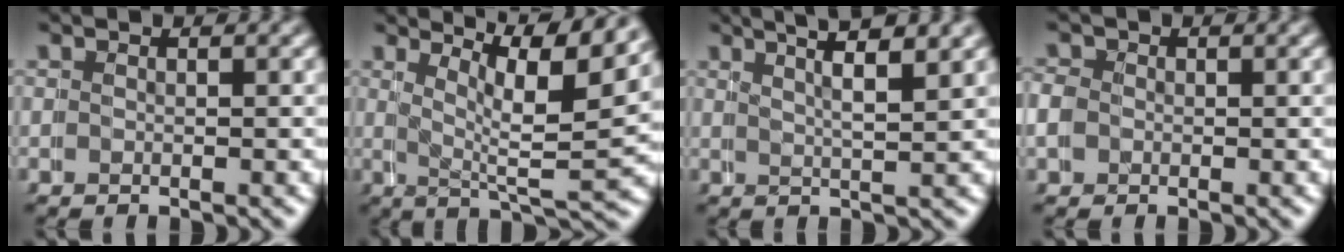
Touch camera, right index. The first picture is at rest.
{"total": 7.9, "force": [3.7, 2.6, 6.5], "torque": [-0.097, -0.010, 0.049]}
{"total": 5.6, "force": [4.3, 1.1, 3.5], "torque": [-0.049, 0.020, 0.056]}
{"total": 1.9, "force": [-0.6, 1.8, -0.1], "torque": [-0.015, -0.004, -0.015]}